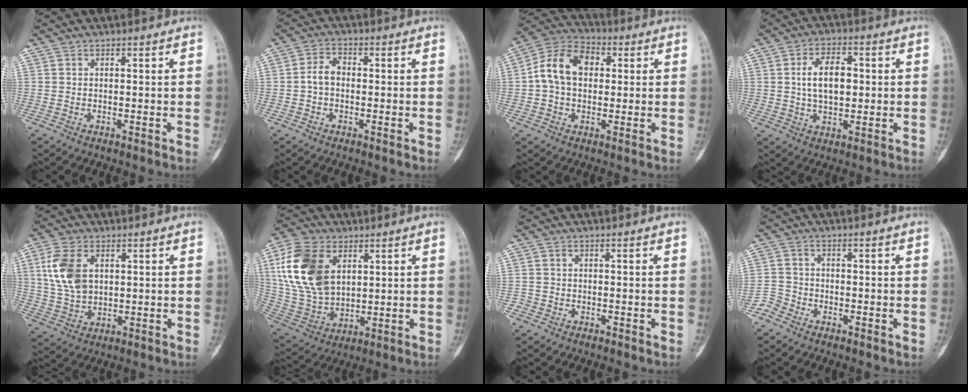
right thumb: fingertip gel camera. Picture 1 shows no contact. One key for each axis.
{"total": 3.9, "fx": -0.5, "fy": 2.7, "fz": 2.7, "tx": -0.047, "ty": 0.016, "tz": -0.017}
{"total": 11.7, "fx": 1.4, "fy": 8.3, "fz": 8.1, "tx": -0.133, "ty": 0.029, "tz": 0.015}
{"total": 9.0, "fx": 0.9, "fy": 5.3, "fz": 7.3, "tx": -0.114, "ty": 0.007, "tz": 0.017}
{"total": 10.4, "fx": 2.7, "fy": 6.7, "fz": 7.4, "tx": -0.149, "ty": -0.003, "tz": 0.059}
{"total": 17.7, "fx": 5.3, "fy": 11.5, "fz": 12.4, "tx": -0.239, "ty": -0.010, "tz": 0.111}
{"total": 1.4, "fx": -0.8, "fy": 1.1, "fz": -0.1, "tx": 0.002, "ty": 0.006, "tz": -0.022}
{"total": 3.0, "fx": -2.4, "fy": 1.8, "fz": 0.0, "tx": 0.005, "ty": 0.005, "tz": -0.058}